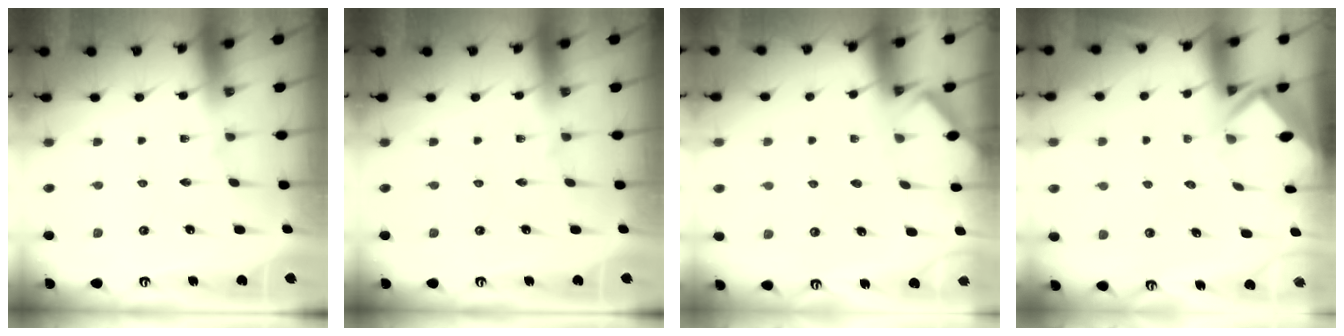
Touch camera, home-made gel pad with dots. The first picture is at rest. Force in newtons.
{"total": 0.0}
{"total": 1.9, "press": 1.8, "slide": 0.3}
{"total": 3.0, "press": 3.0, "slide": 0.2}